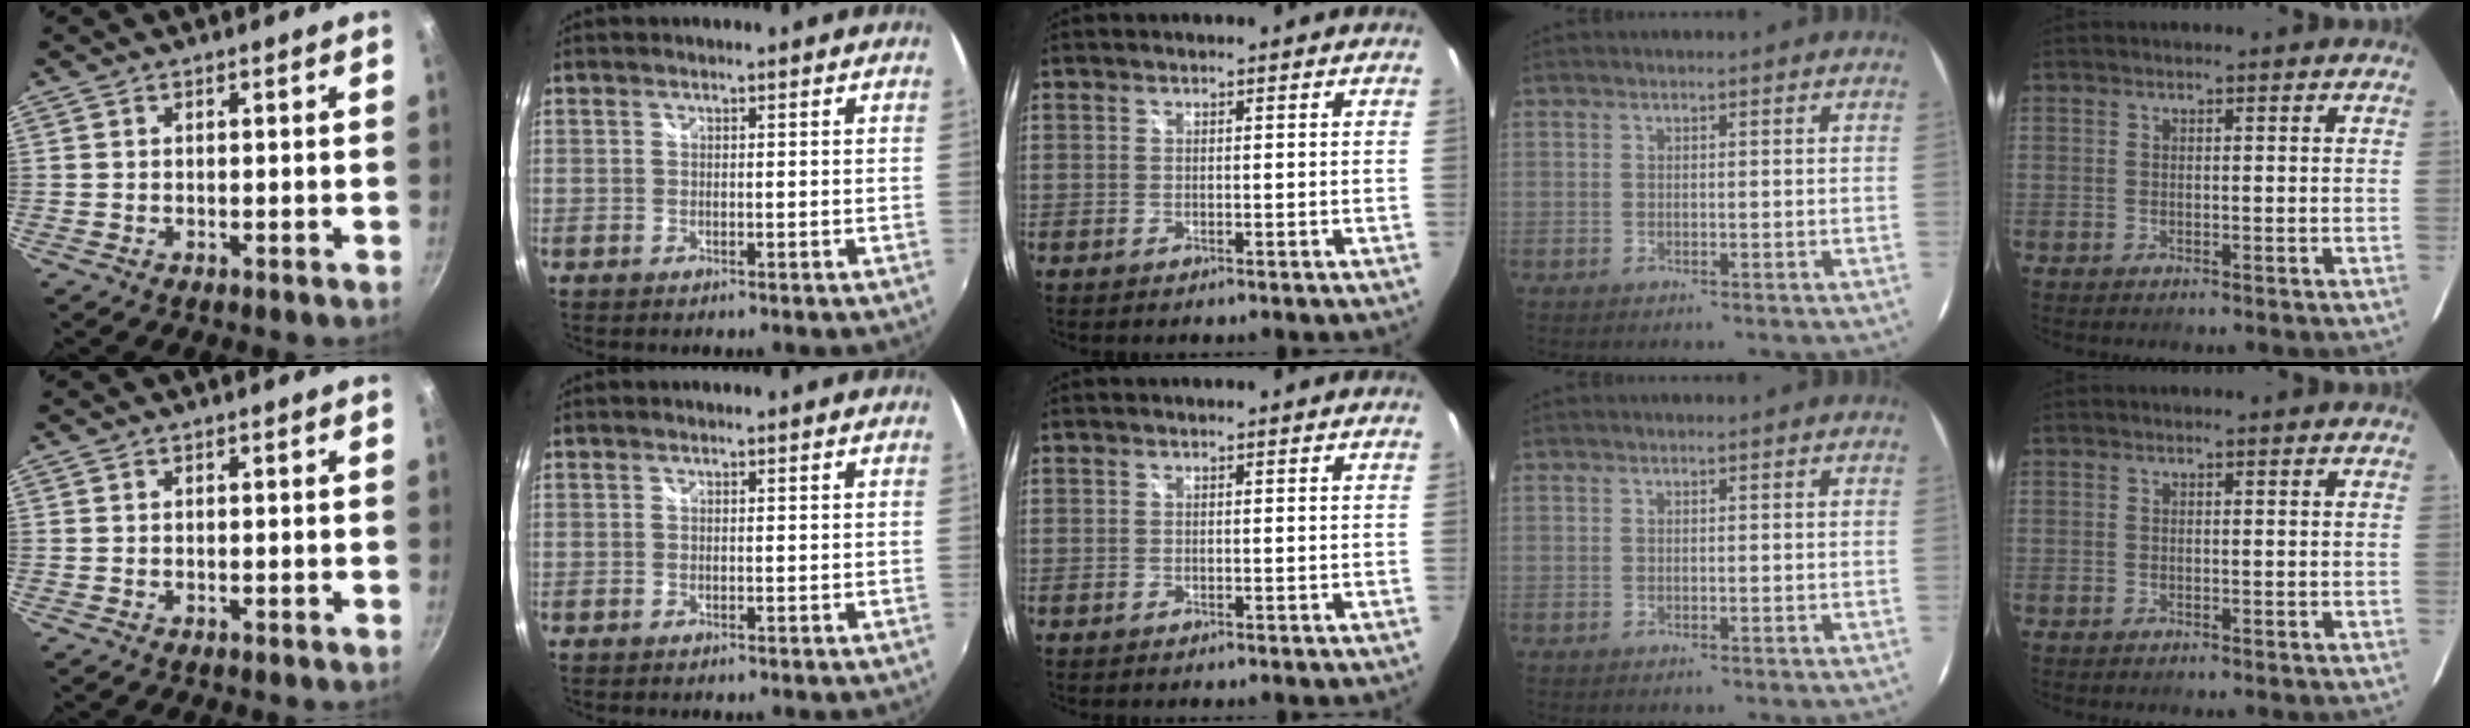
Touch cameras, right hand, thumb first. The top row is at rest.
{}